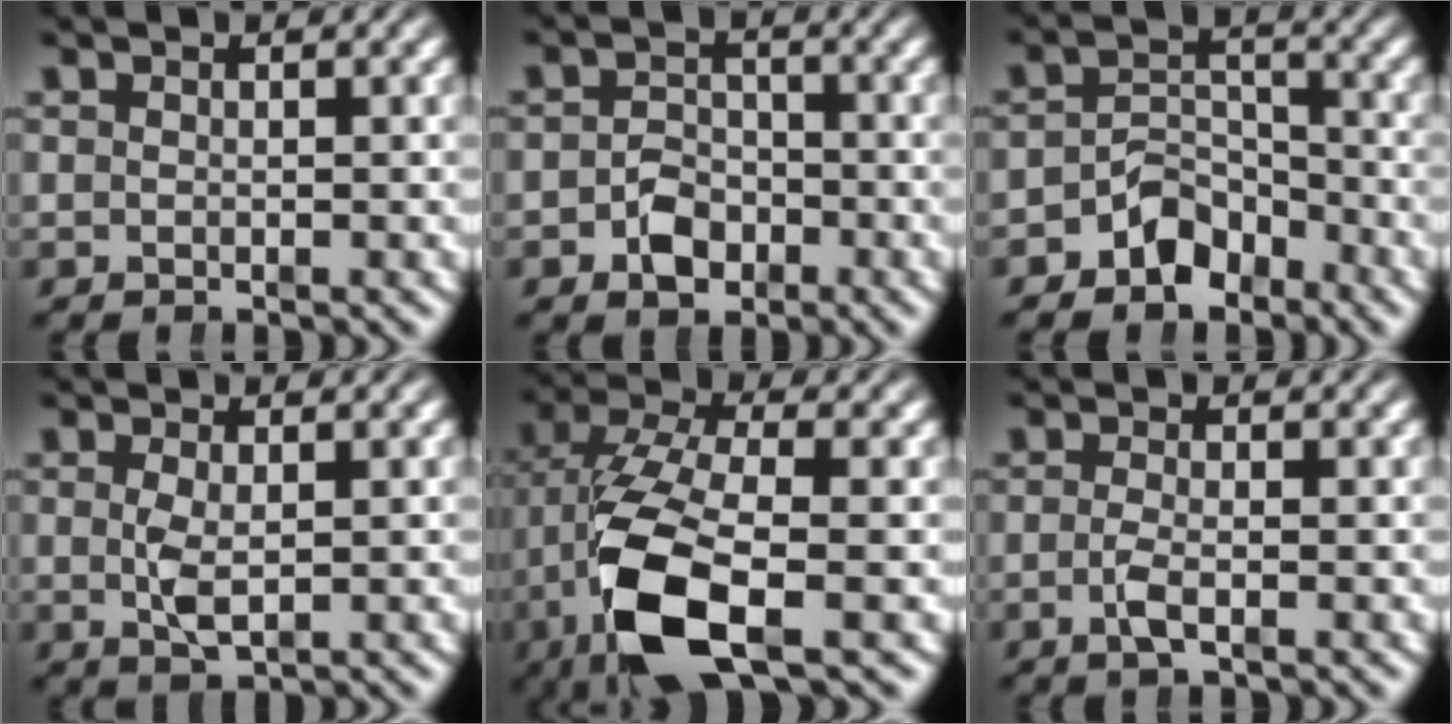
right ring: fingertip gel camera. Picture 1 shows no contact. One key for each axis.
{"total": 3.2, "fx": -1.7, "fy": 2.3, "fz": 1.4, "tx": -0.013, "ty": -0.012, "tz": -0.028}
{"total": 4.5, "fx": -3.0, "fy": 2.9, "fz": 1.7, "tx": -0.020, "ty": -0.011, "tz": -0.050}
{"total": 2.2, "fx": -0.2, "fy": 0.7, "fz": 2.0, "tx": -0.042, "ty": -0.018, "tz": 0.009}
{"total": 10.1, "fx": -1.7, "fy": 4.9, "fz": 8.6, "tx": -0.195, "ty": -0.031, "tz": -0.011}
{"total": 1.9, "fx": -1.1, "fy": 0.1, "fz": 1.5, "tx": -0.037, "ty": -0.014, "tz": -0.016}